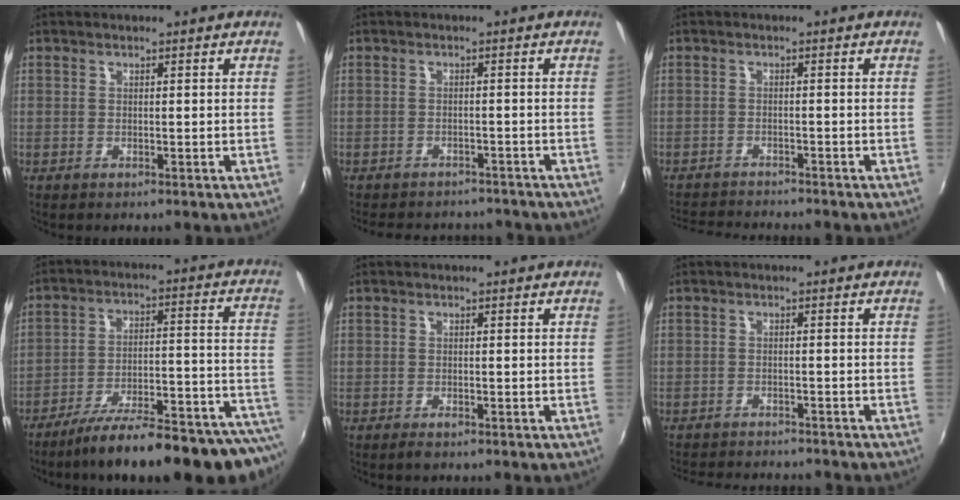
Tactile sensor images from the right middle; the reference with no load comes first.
{"total": 10.3, "force": [-9.1, 3.6, 3.2], "torque": [-0.076, -0.007, -0.122]}
{"total": 6.7, "force": [-6.5, 0.6, 1.6], "torque": [-0.052, -0.009, -0.107]}
{"total": 26.6, "force": [-22.8, 3.3, 13.3], "torque": [-0.167, -0.044, -0.320]}
{"total": 1.2, "force": [-0.9, 0.5, 0.7], "torque": [-0.012, -0.005, -0.017]}
{"total": 8.6, "force": [-8.0, 1.7, 2.7], "torque": [-0.069, -0.012, -0.119]}